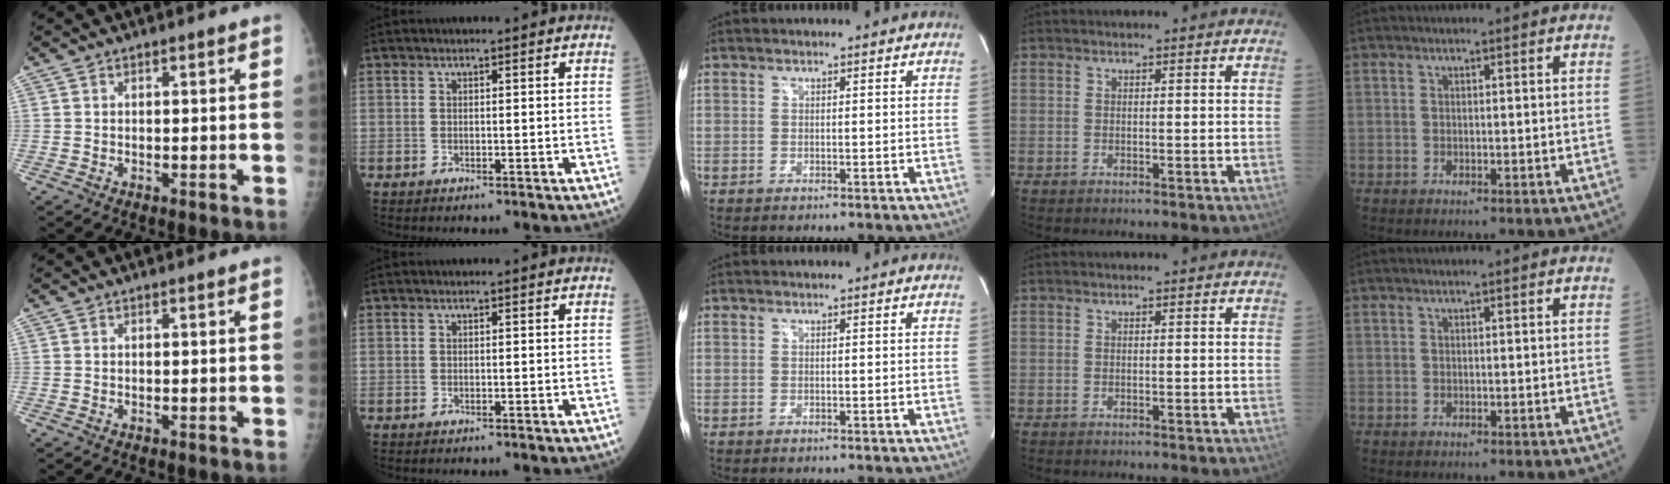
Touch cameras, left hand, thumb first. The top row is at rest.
{}